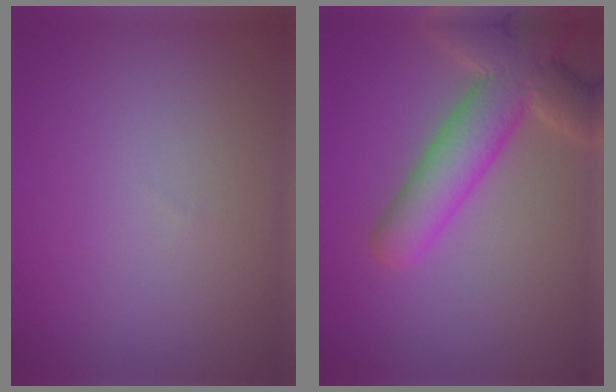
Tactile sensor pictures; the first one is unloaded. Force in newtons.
{"total": 7.7, "press": 7.7, "slide": 0.7}